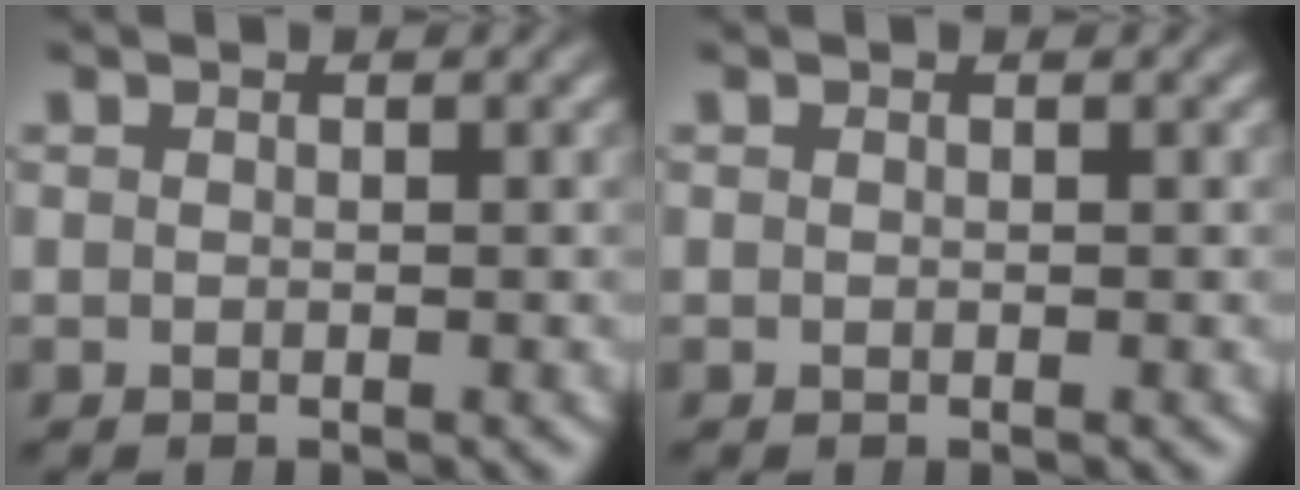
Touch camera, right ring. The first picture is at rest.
{"total": 0.0}